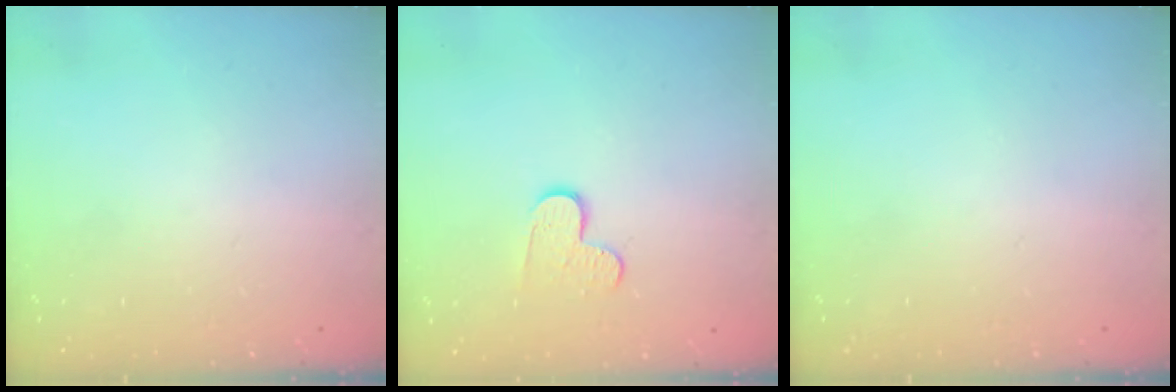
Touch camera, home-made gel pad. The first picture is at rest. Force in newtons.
{"total": 7.9, "press": 7.9, "slide": 0.5}
{"total": 0.0}